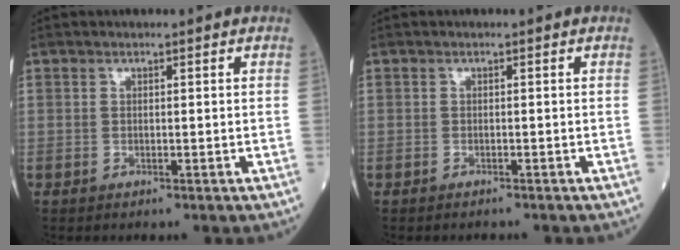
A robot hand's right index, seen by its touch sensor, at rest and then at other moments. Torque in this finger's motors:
{"motor_torque": [0.01, 0.02, 0.00, 0.01]}